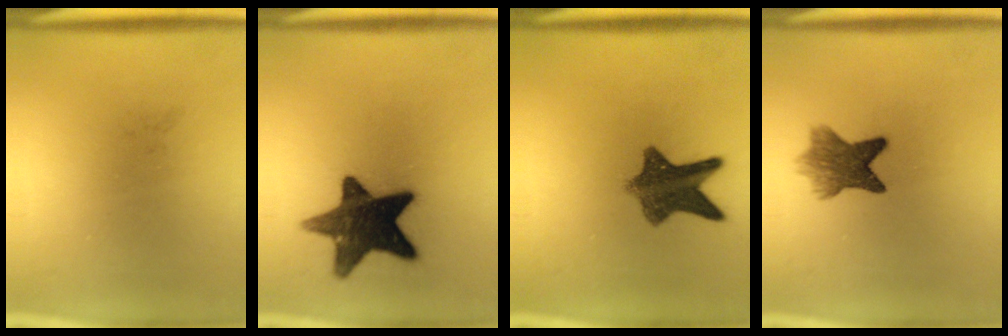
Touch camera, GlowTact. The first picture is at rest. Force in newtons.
{"total": 15.0}
{"total": 9.2}
{"total": 6.6}